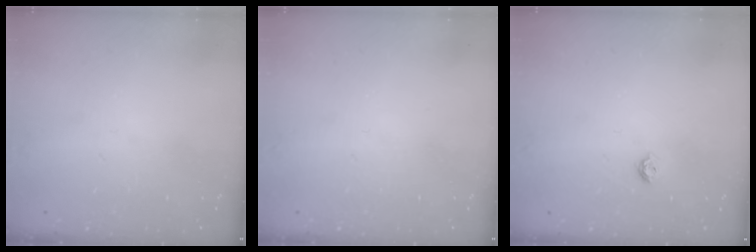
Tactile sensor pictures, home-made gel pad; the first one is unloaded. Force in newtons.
{"total": 0.0}
{"total": 3.9, "press": 3.9, "slide": 0.5}